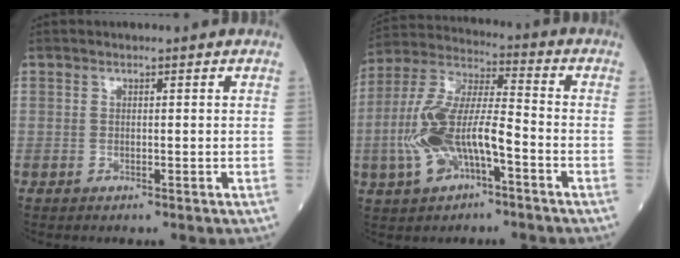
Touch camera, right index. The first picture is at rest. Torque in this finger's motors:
{"motor_torque": [0.52, -0.23, 0.60, 0.21]}